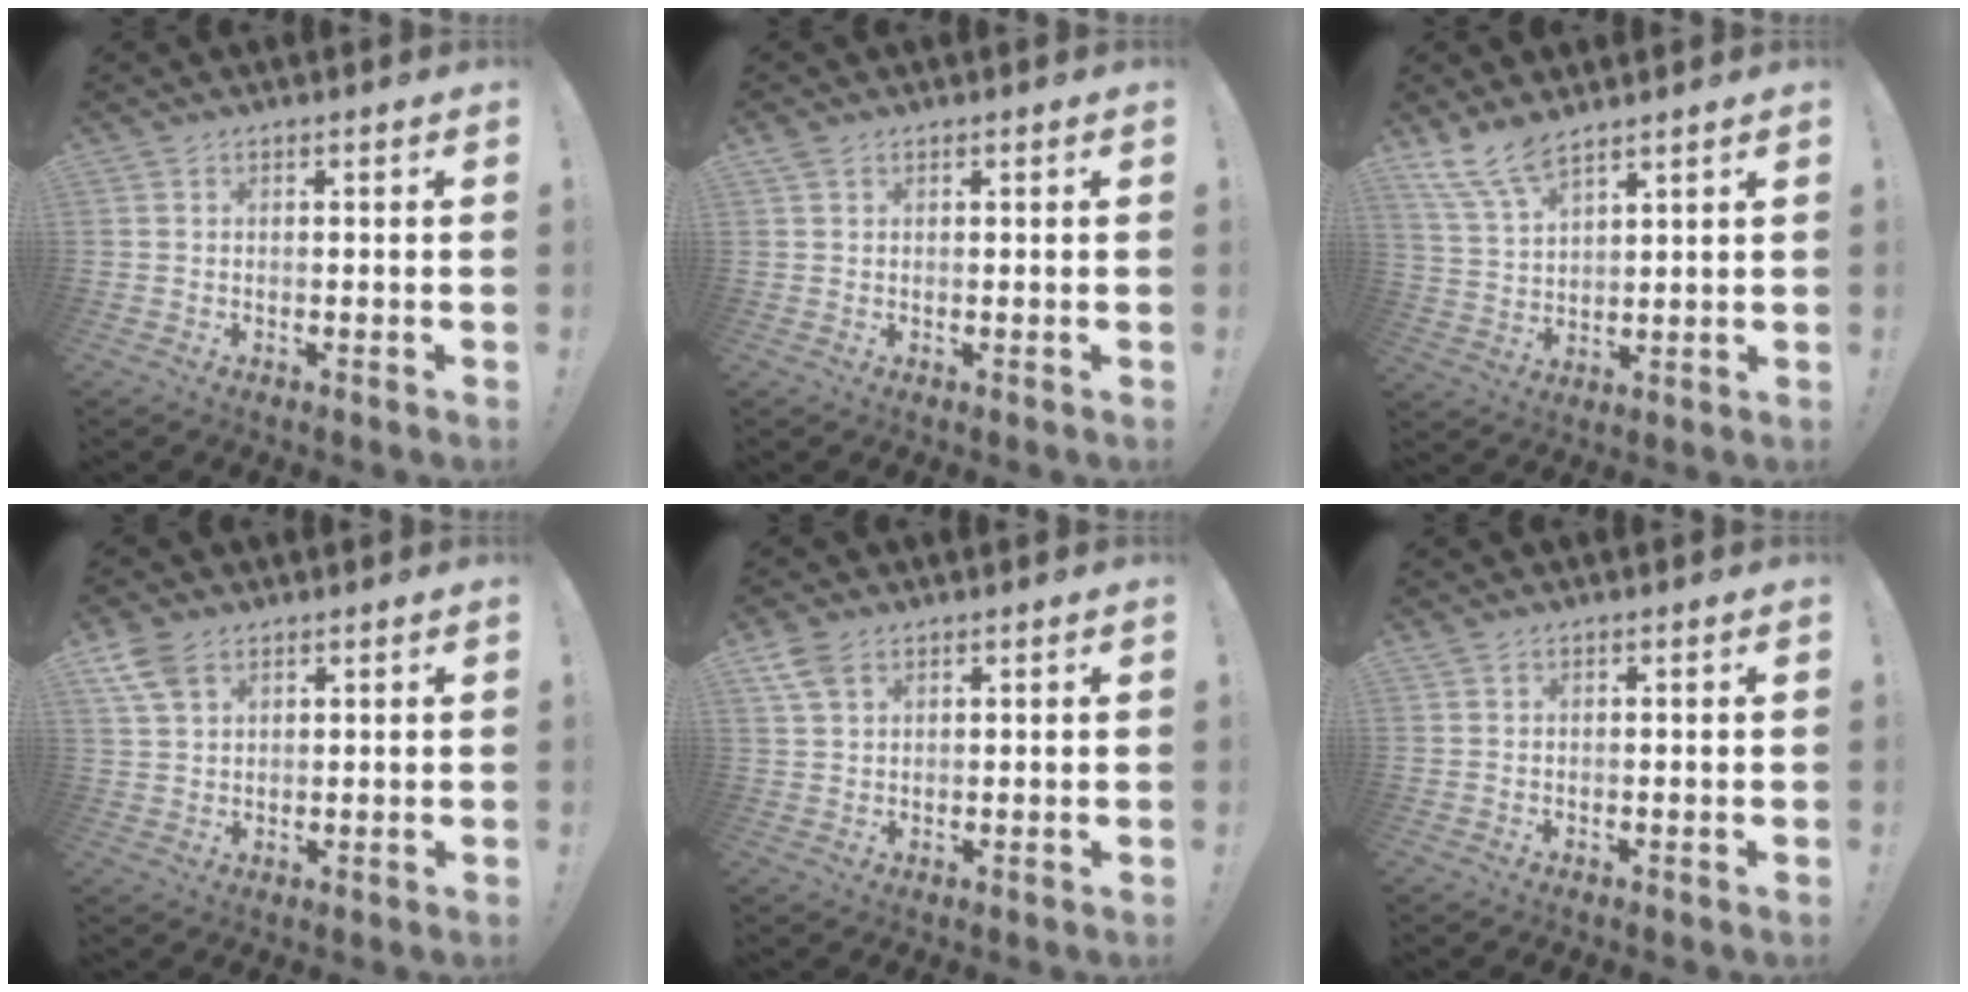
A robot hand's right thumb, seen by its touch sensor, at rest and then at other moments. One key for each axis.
{"total": 1.3, "fx": 1.0, "fy": 0.6, "fz": 0.4, "tx": -0.009, "ty": 0.000, "tz": 0.020}
{"total": 8.8, "fx": 7.5, "fy": 2.6, "fz": 3.7, "tx": -0.080, "ty": -0.043, "tz": 0.144}
{"total": 6.6, "fx": 3.6, "fy": 4.1, "fz": 3.8, "tx": -0.070, "ty": -0.006, "tz": 0.074}
{"total": 5.0, "fx": 2.9, "fy": 2.9, "fz": 2.8, "tx": -0.059, "ty": -0.005, "tz": 0.059}
{"total": 0.0}